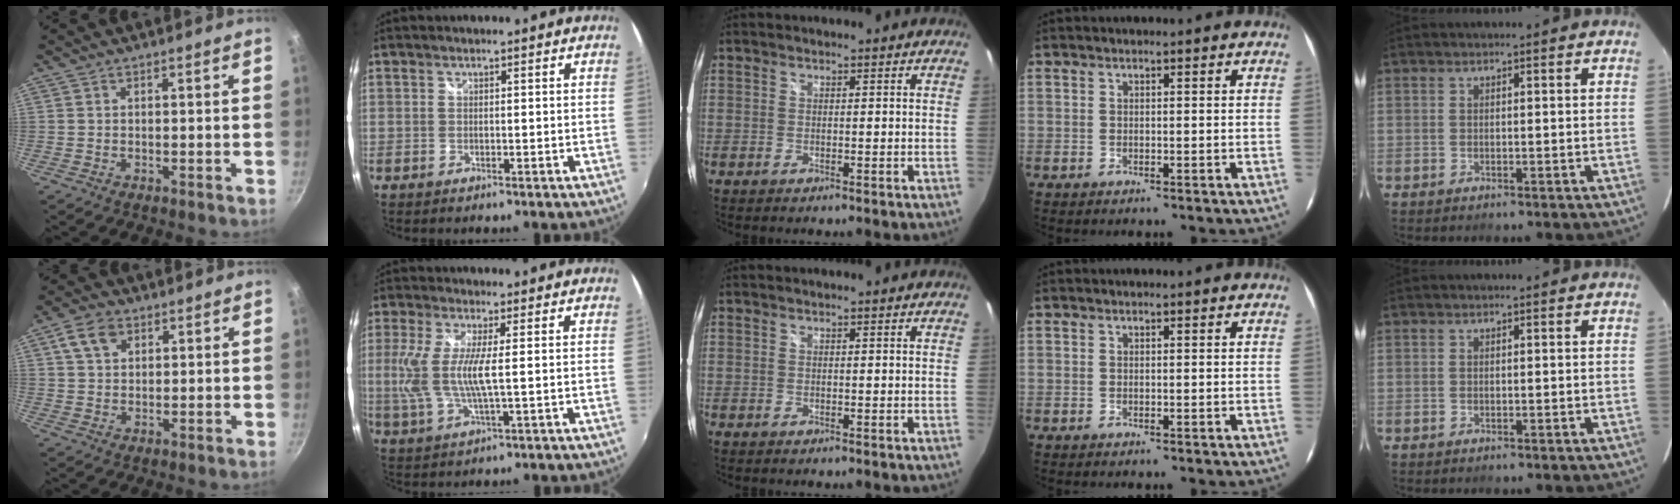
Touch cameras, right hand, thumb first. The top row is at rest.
{"thumb": {"total": 6.0, "force": [2.7, 4.0, 3.5], "torque": [-0.053, 0.002, 0.046]}, "index": {"total": 9.3, "force": [0.2, 1.6, 9.1], "torque": [-0.194, -0.007, 0.008]}}